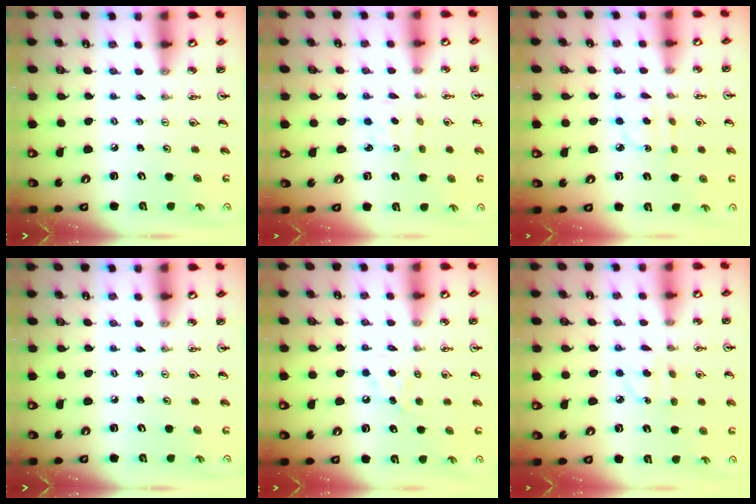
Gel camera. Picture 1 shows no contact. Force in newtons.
{"total": 2.6, "press": 2.5, "slide": 0.3}
{"total": 3.7, "press": 3.6, "slide": 0.5}
{"total": 0.0}
{"total": 5.5, "press": 5.4, "slide": 1.2}
{"total": 5.6, "press": 5.5, "slide": 0.6}